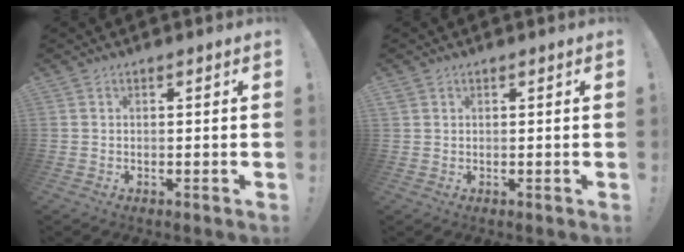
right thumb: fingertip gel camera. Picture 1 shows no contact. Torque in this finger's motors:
{"motor_torque": [0.00, -0.02, -0.12, 0.12, -0.01]}